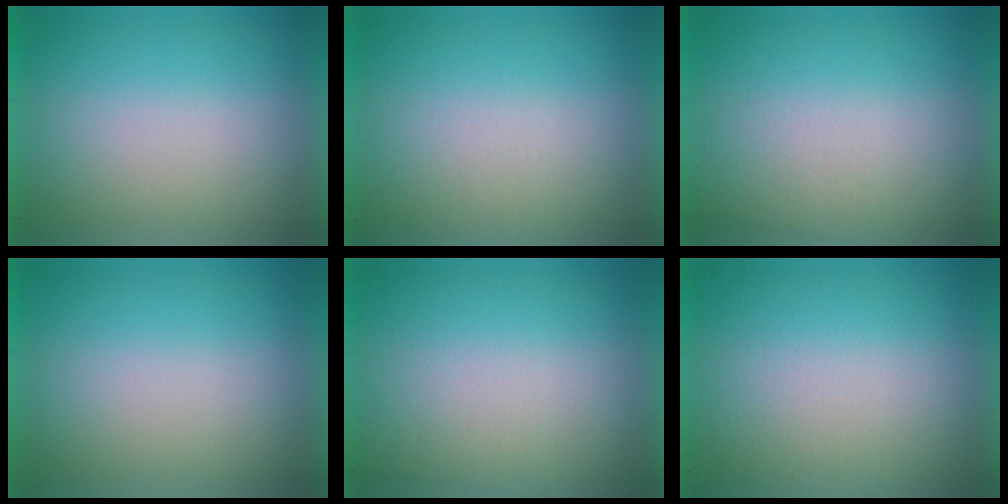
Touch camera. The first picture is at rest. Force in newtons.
{"total": 2.3}
{"total": 2.4}
{"total": 0.0}
{"total": 2.8}
{"total": 2.7}